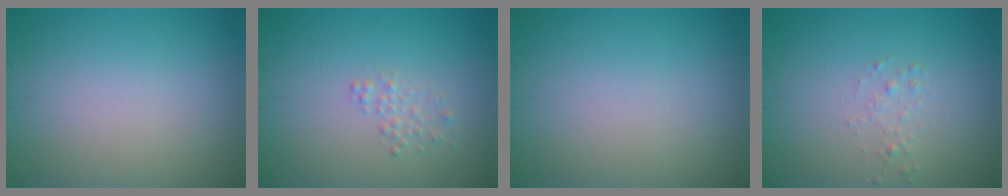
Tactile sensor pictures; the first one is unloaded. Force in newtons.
{"total": 1.1, "press": 1.1, "slide": 0.0}
{"total": 0.0}
{"total": 0.8, "press": 0.7, "slide": 0.1}